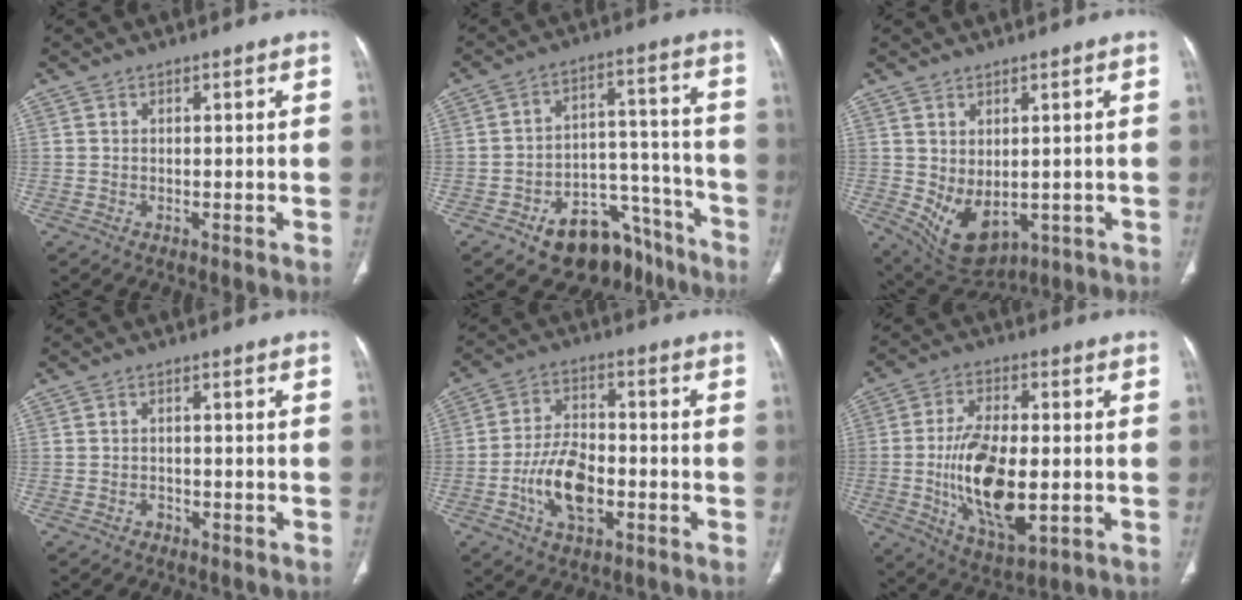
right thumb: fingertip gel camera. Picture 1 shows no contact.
{"total": 16.0, "force": [-10.7, 9.3, 7.3], "torque": [-0.050, 0.102, -0.153]}
{"total": 9.0, "force": [-1.1, 5.3, 7.2], "torque": [-0.110, -0.003, 0.013]}
{"total": 1.2, "force": [-0.8, 0.9, 0.3], "torque": [-0.004, 0.007, -0.012]}
{"total": 10.8, "force": [-3.4, 5.9, 8.3], "torque": [-0.145, 0.020, -0.063]}
{"total": 16.4, "force": [-2.1, 7.6, 14.4], "torque": [-0.258, -0.009, -0.028]}